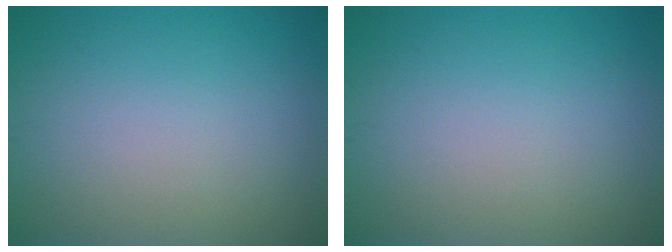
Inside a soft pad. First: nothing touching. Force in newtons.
{"total": 0.0}